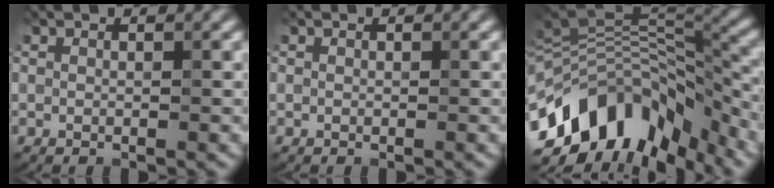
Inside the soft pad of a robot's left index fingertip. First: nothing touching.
{"total": 0.0}
{"total": 12.2, "force": [-8.5, 5.9, 6.4], "torque": [-0.144, 0.005, -0.117]}